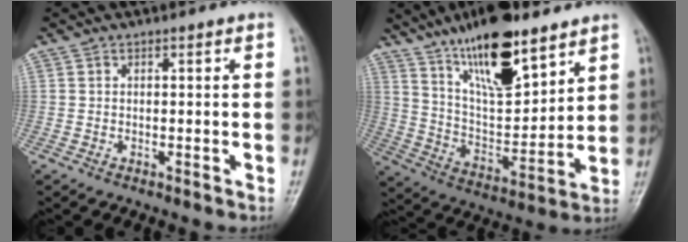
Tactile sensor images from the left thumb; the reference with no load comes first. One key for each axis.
{"total": 19.9, "fx": 13.5, "fy": 7.6, "fz": 12.5, "tx": -0.165, "ty": -0.077, "tz": 0.239}